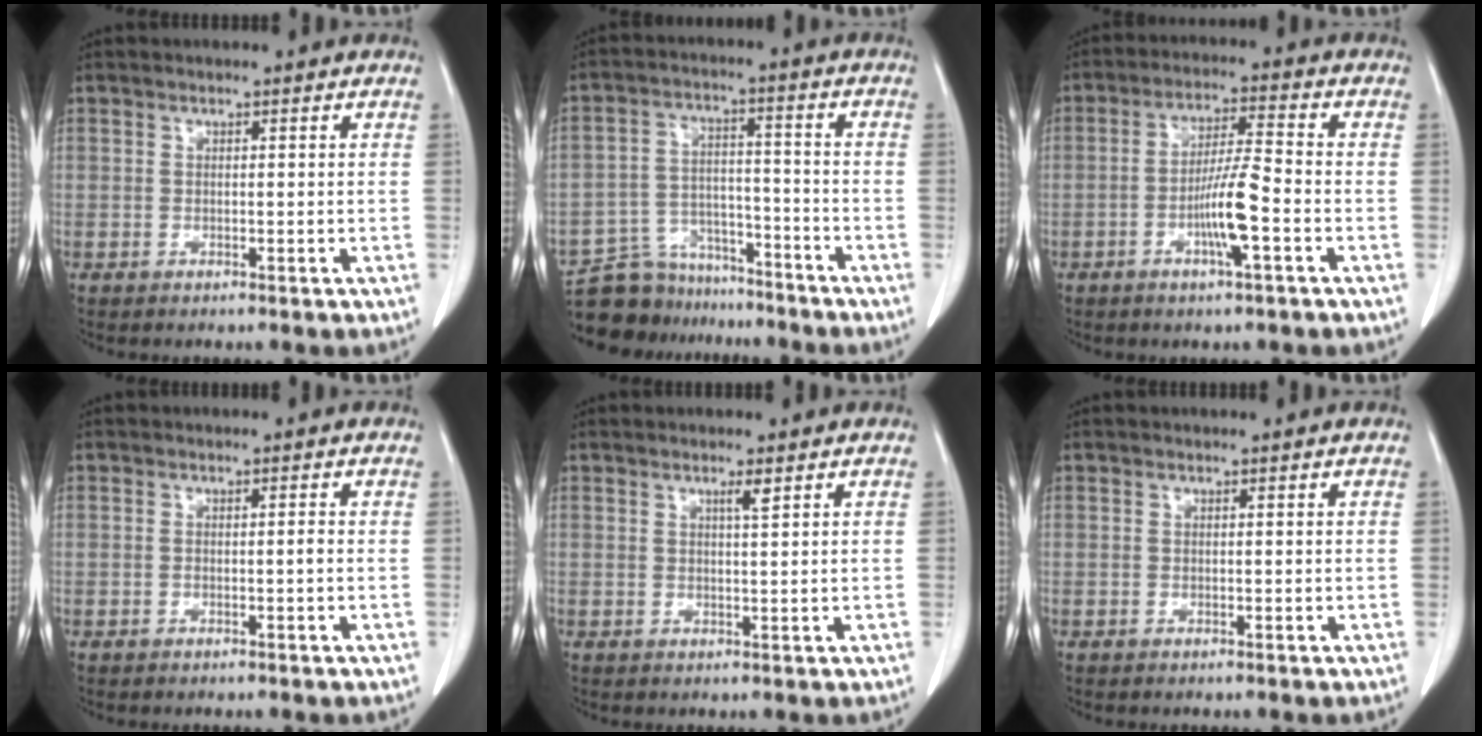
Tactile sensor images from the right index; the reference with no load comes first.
{"total": 10.5, "force": [-9.4, 4.6, 0.5], "torque": [-0.010, 0.034, -0.159]}
{"total": 7.6, "force": [-2.6, 0.2, 7.1], "torque": [-0.136, 0.001, -0.049]}
{"total": 0.8, "force": [-0.3, -0.1, 0.7], "torque": [-0.012, 0.000, -0.004]}
{"total": 1.5, "force": [0.9, -0.1, 1.2], "torque": [-0.024, -0.002, 0.015]}
{"total": 0.0}